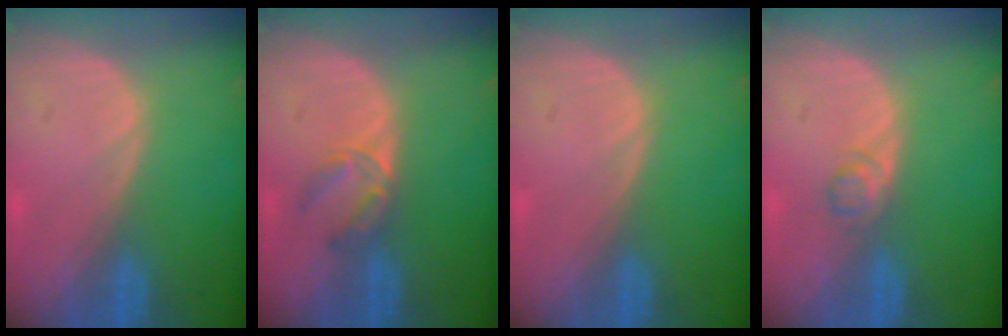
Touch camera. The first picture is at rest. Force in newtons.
{"total": 3.5, "press": 3.3, "slide": 1.0}
{"total": 0.0}
{"total": 1.9, "press": 1.8, "slide": 0.2}